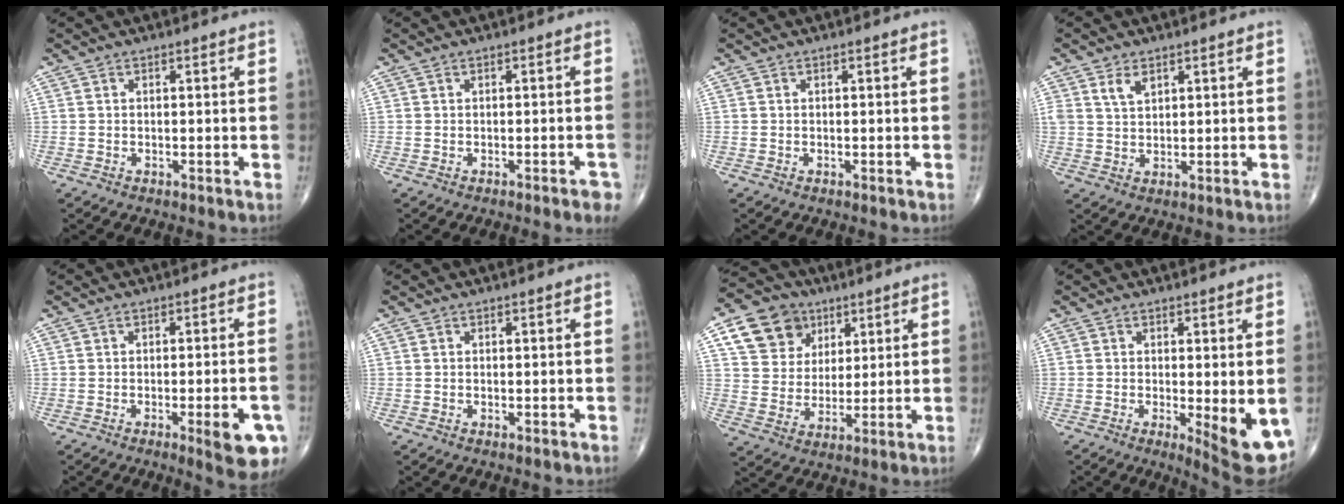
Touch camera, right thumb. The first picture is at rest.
{"total": 2.4, "force": [-1.5, 0.6, 1.9], "torque": [-0.019, 0.004, -0.016]}
{"total": 0.0}
{"total": 3.4, "force": [2.0, 2.0, 1.9], "torque": [-0.025, -0.011, 0.042]}
{"total": 8.5, "force": [-3.2, 2.3, 7.5], "torque": [-0.081, 0.000, -0.036]}
{"total": 0.0}
{"total": 12.8, "force": [6.1, 10.2, 4.8], "torque": [-0.055, -0.012, 0.111]}
{"total": 8.9, "force": [-1.8, 2.4, 8.3], "torque": [-0.103, -0.022, -0.018]}